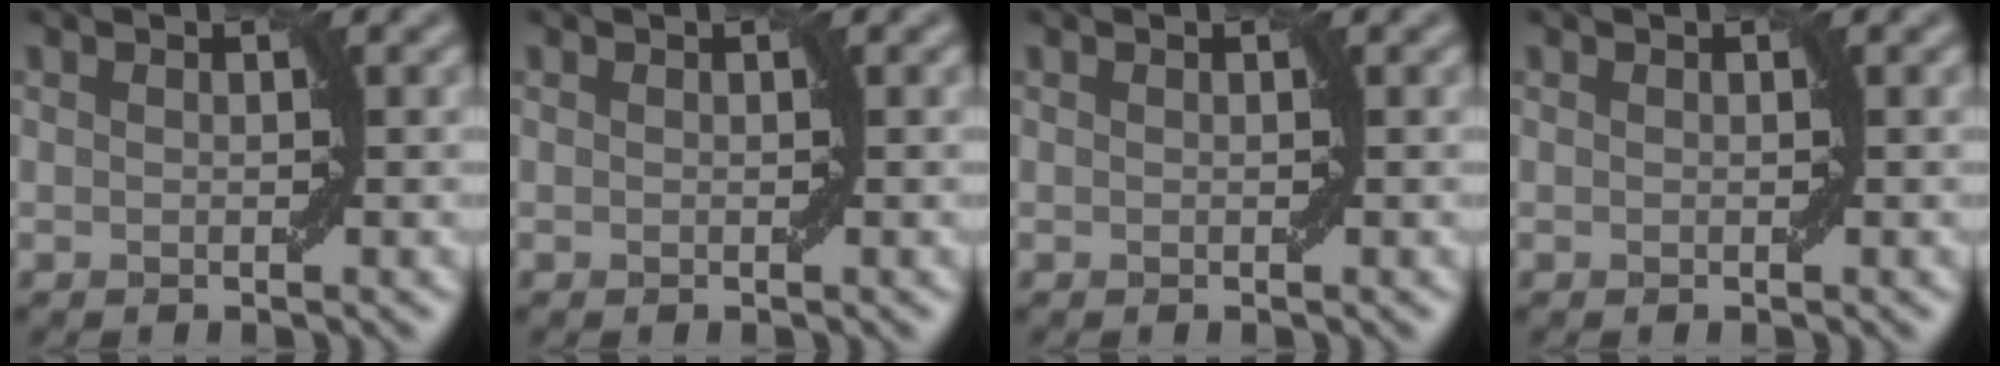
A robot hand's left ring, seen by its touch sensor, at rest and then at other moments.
{"total": 0.0}
{"total": 0.0}
{"total": 0.0}